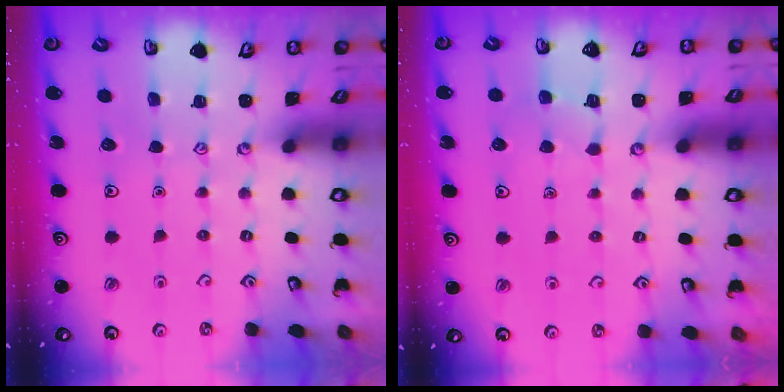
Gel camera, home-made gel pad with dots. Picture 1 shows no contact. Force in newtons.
{"total": 4.9, "press": 4.8, "slide": 0.4}